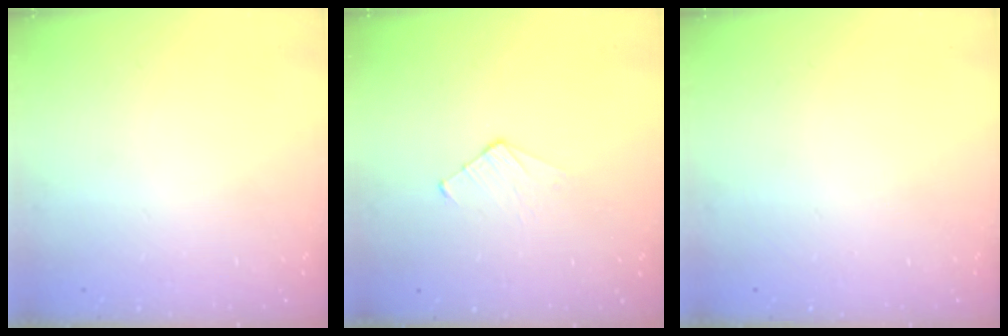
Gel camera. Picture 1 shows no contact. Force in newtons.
{"total": 3.5, "press": 3.4, "slide": 0.3}
{"total": 0.0}